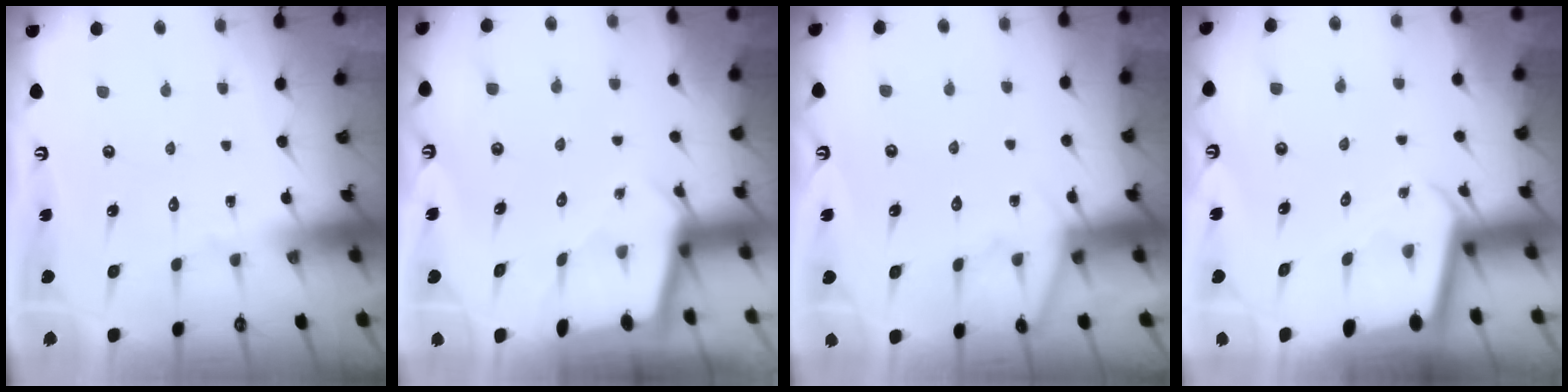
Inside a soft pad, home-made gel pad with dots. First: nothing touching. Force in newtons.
{"total": 2.3, "press": 2.3, "slide": 0.3}
{"total": 6.4, "press": 6.3, "slide": 0.8}
{"total": 2.2, "press": 2.2, "slide": 0.1}